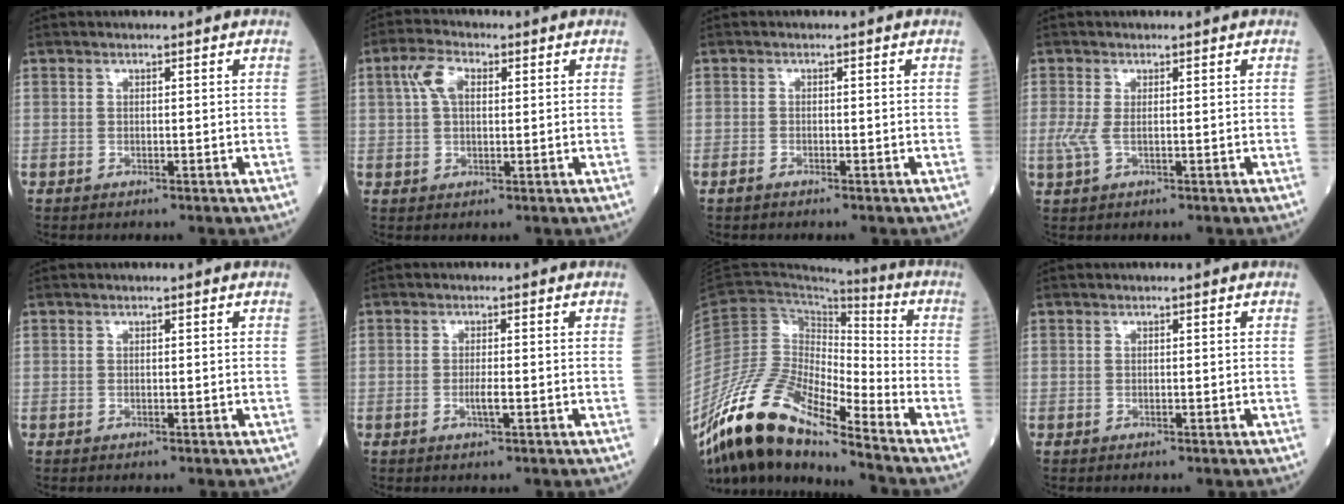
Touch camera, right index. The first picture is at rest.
{"total": 4.8, "force": [1.5, 2.5, 3.8], "torque": [-0.086, 0.017, 0.028]}
{"total": 0.7, "force": [-0.6, 0.1, 0.2], "torque": [-0.008, -0.001, -0.012]}
{"total": 2.0, "force": [-0.1, 0.6, 1.9], "torque": [-0.057, -0.007, -0.001]}
{"total": 0.0}
{"total": 1.8, "force": [-0.5, 0.1, 1.7], "torque": [-0.032, -0.001, -0.010]}
{"total": 16.4, "force": [-12.5, 3.3, 10.1], "torque": [-0.199, 0.012, -0.232]}
{"total": 0.0}